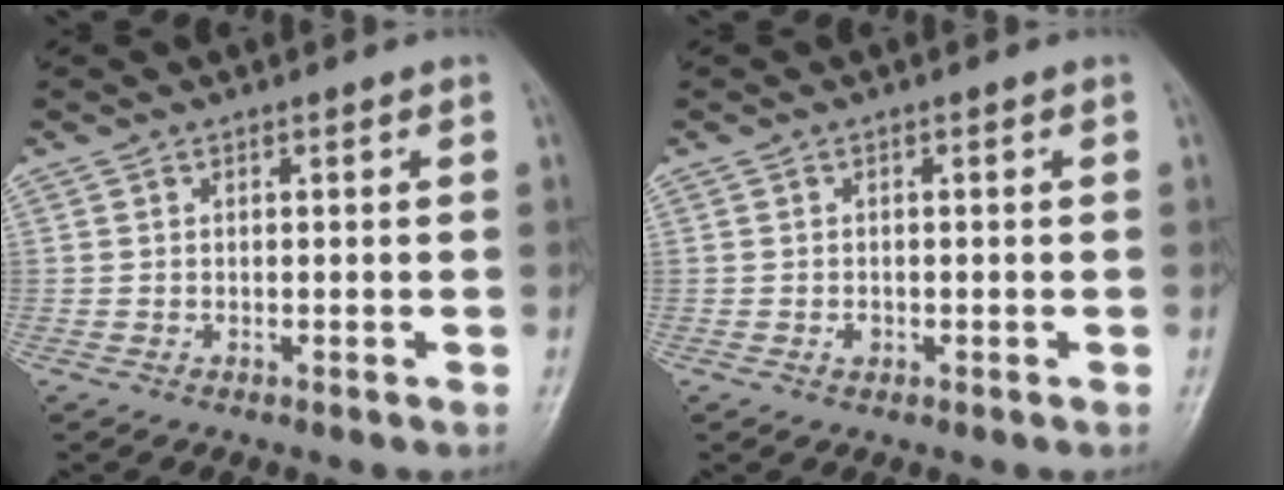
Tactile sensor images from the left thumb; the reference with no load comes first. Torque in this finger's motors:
{"motor_torque": [0.07, 0.21, 0.22, 0.00, 0.00]}